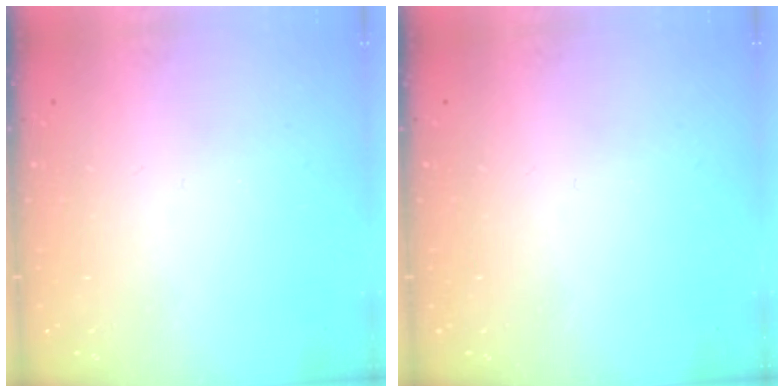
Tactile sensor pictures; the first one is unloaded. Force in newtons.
{"total": 0.0}